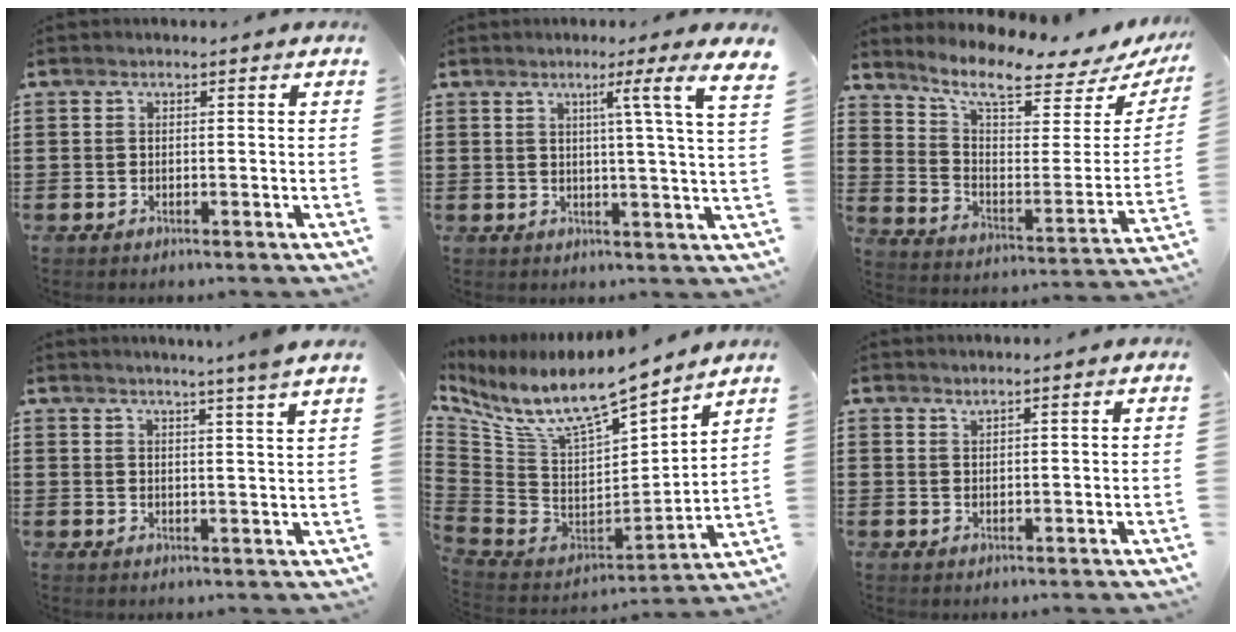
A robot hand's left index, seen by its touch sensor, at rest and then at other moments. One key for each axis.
{"total": 6.6, "fx": 3.2, "fy": -1.7, "fz": 5.5, "tx": -0.090, "ty": -0.023, "tz": 0.041}
{"total": 7.3, "fx": 5.9, "fy": 1.3, "fz": 4.1, "tx": -0.093, "ty": -0.049, "tz": 0.095}
{"total": 3.6, "fx": 3.0, "fy": -1.5, "fz": 1.2, "tx": -0.030, "ty": -0.017, "tz": 0.052}
{"total": 10.2, "fx": 8.2, "fy": 2.1, "fz": 5.7, "tx": -0.145, "ty": -0.068, "tz": 0.144}
{"total": 1.1, "fx": 1.0, "fy": -0.1, "fz": 0.4, "tx": -0.008, "ty": -0.003, "tz": 0.020}